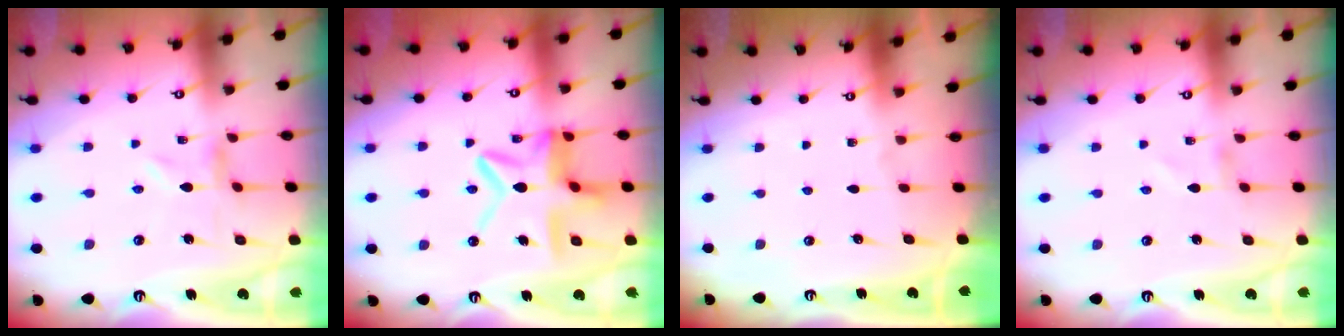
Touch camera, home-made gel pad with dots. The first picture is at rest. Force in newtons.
{"total": 13.1, "press": 13.0, "slide": 1.4}
{"total": 0.0}
{"total": 0.9, "press": 0.8, "slide": 0.1}